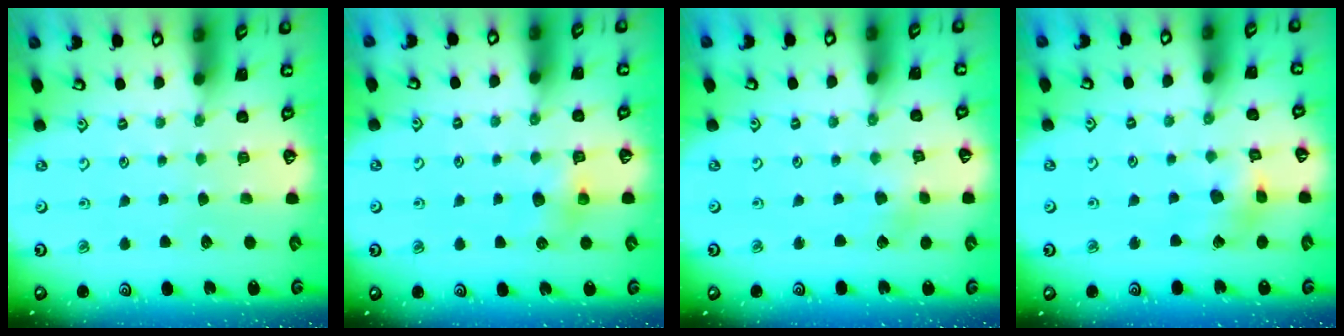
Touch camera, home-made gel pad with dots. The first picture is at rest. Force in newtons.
{"total": 5.6, "press": 5.5, "slide": 0.4}
{"total": 2.1, "press": 2.1, "slide": 0.3}
{"total": 7.1, "press": 7.0, "slide": 0.9}